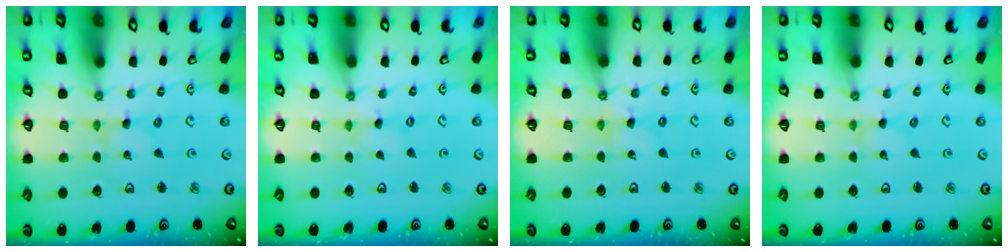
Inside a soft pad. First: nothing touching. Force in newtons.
{"total": 0.0}
{"total": 1.4, "press": 1.4, "slide": 0.1}
{"total": 0.0}